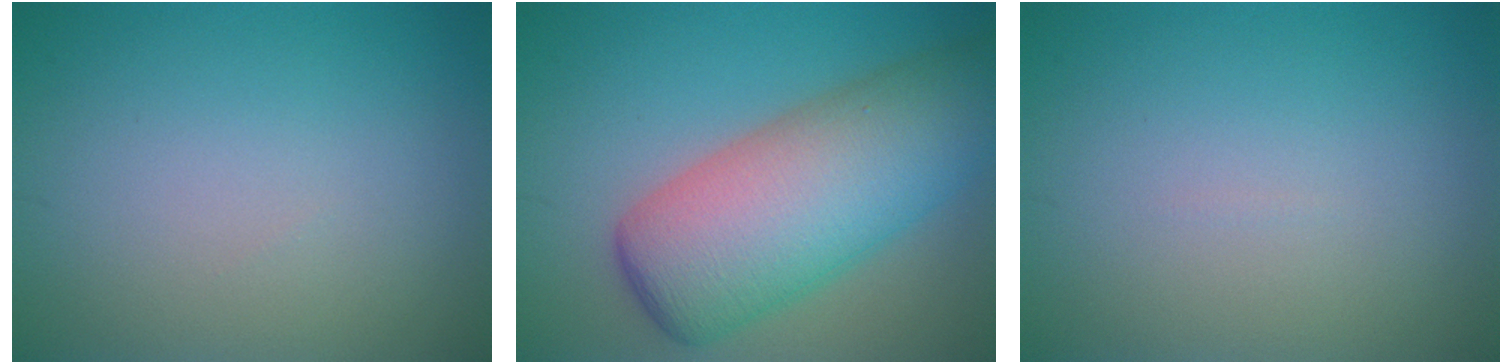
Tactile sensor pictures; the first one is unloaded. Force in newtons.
{"total": 10.3, "press": 10.3, "slide": 0.4}
{"total": 0.0}